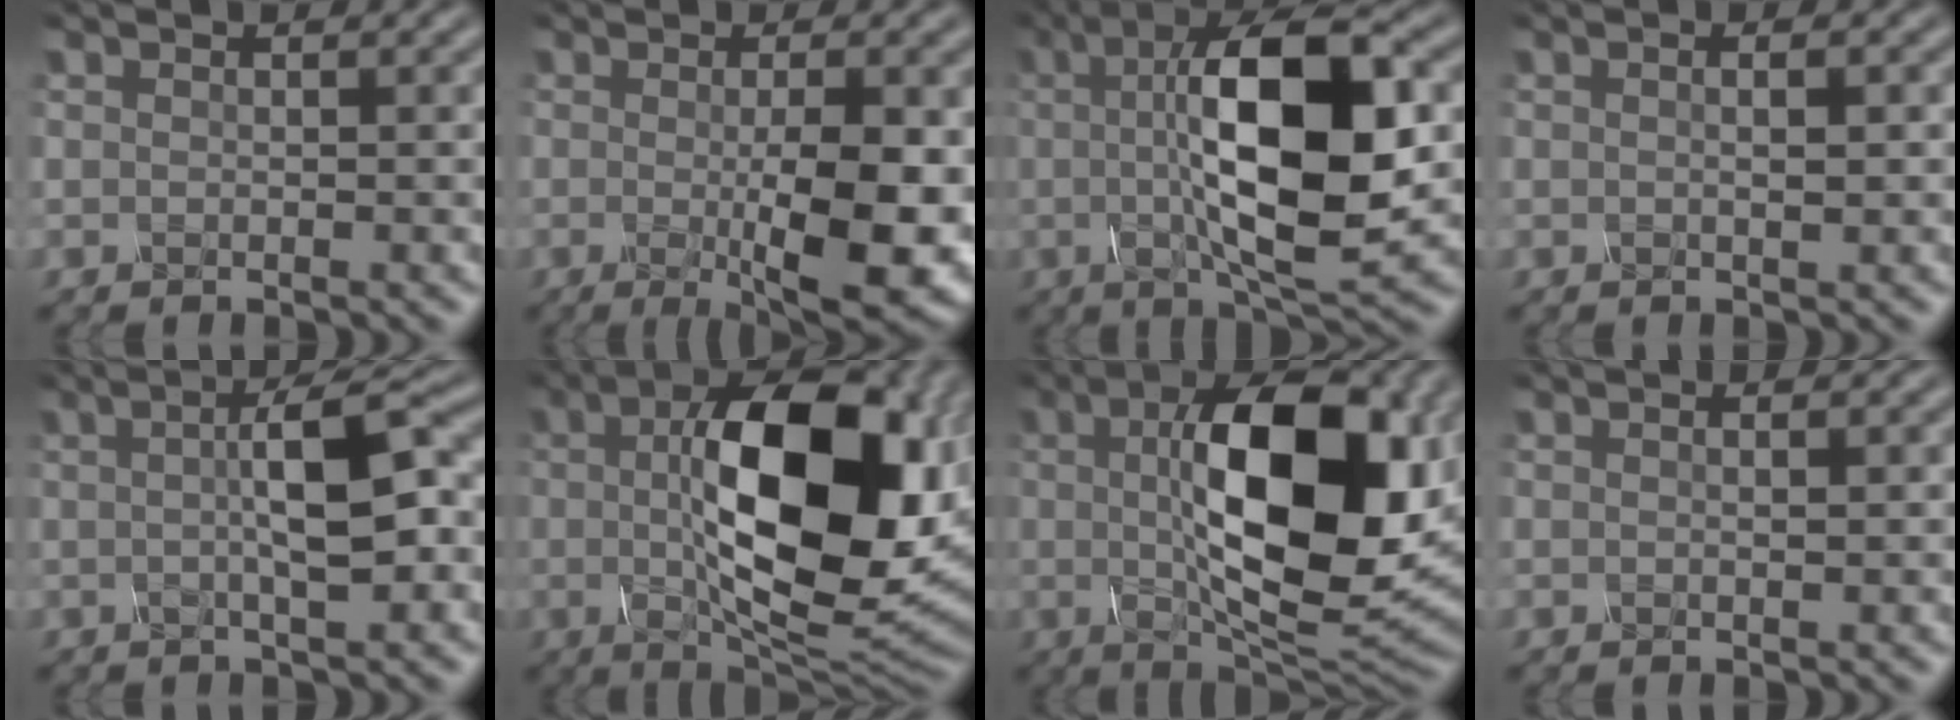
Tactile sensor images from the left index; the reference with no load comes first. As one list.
[{"total": 8.5, "force": [-1.1, 2.2, 8.1], "torque": [-0.120, -0.017, -0.008]}, {"total": 12.7, "force": [0.8, 4.0, 12.0], "torque": [-0.188, 0.005, 0.012]}, {"total": 1.6, "force": [0.2, 0.4, 1.5], "torque": [-0.016, -0.004, 0.000]}, {"total": 6.0, "force": [0.6, 1.2, 5.9], "torque": [-0.090, 0.012, 0.005]}, {"total": 15.5, "force": [1.3, 7.0, 13.8], "torque": [-0.212, 0.007, 0.018]}, {"total": 14.2, "force": [1.7, 5.8, 12.9], "torque": [-0.197, 0.005, 0.026]}, {"total": 0.6, "force": [0.1, 0.1, 0.6], "torque": [-0.011, 0.002, 0.002]}]